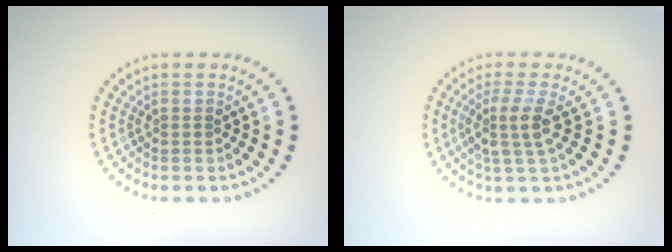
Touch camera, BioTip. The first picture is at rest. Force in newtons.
{"total": 2.9, "press": 2.3, "slide": 1.7}